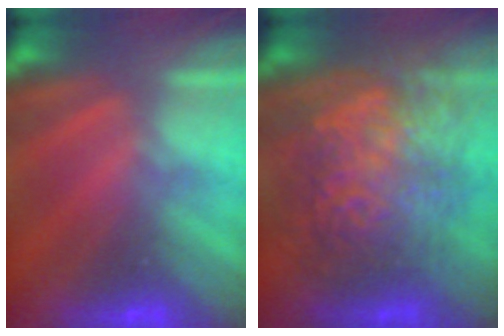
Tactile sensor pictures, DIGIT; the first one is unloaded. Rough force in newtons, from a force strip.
{"total": 7.7}